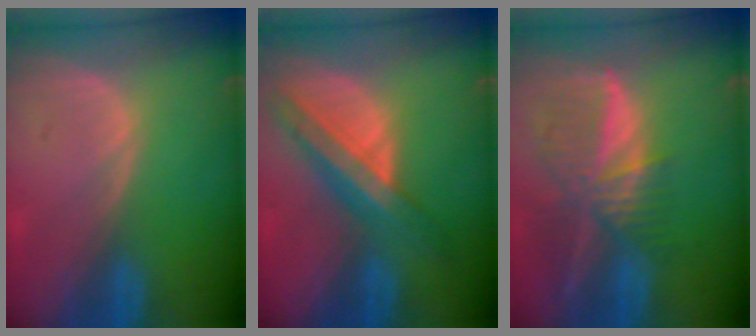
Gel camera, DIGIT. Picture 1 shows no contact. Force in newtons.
{"total": 8.4, "press": 7.1, "slide": 4.5}
{"total": 9.2, "press": 8.0, "slide": 4.6}